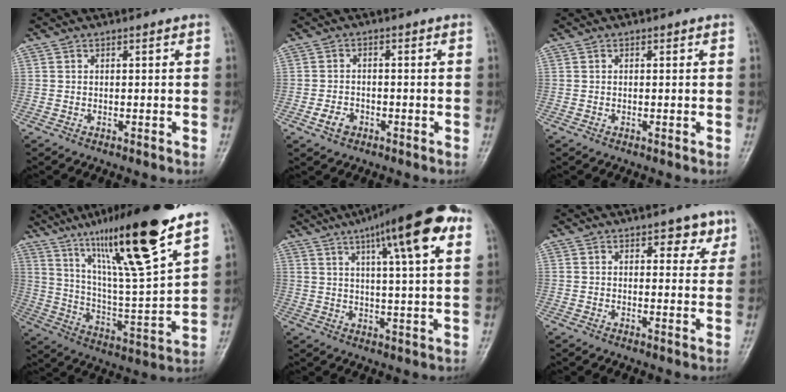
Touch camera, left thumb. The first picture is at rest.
{"total": 3.4, "force": [-1.6, 2.6, 1.7], "torque": [-0.022, 0.008, -0.027]}
{"total": 0.0}
{"total": 24.1, "force": [15.2, 2.9, 18.4], "torque": [-0.298, -0.053, 0.263]}
{"total": 18.6, "force": [9.1, 3.8, 15.8], "torque": [-0.217, -0.005, 0.129]}
{"total": 4.3, "force": [2.6, 2.5, 2.3], "torque": [0.001, -0.013, 0.031]}